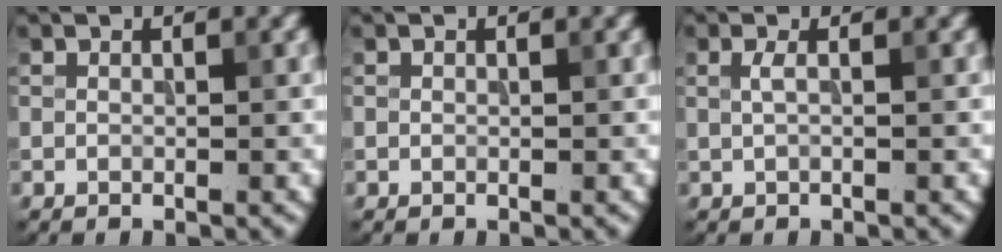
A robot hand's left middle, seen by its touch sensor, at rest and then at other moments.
{"total": 0.0}
{"total": 1.0, "force": [0.2, 0.2, 0.9], "torque": [-0.021, 0.002, 0.003]}